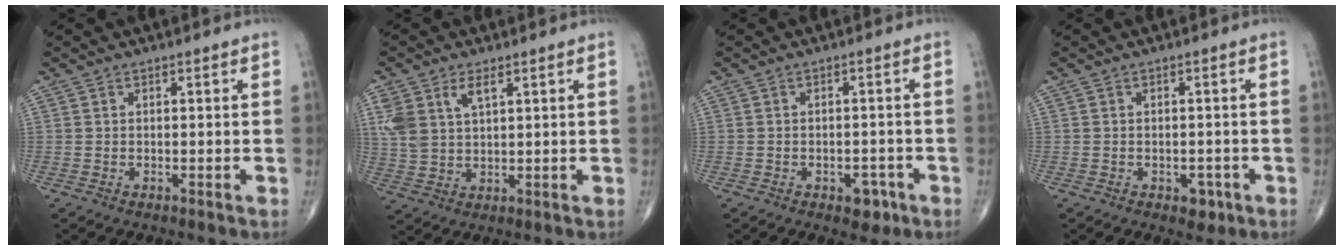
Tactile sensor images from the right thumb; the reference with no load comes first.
{"total": 7.4, "force": [3.3, 3.9, 5.4], "torque": [-0.117, -0.001, 0.073]}
{"total": 3.9, "force": [-2.0, 2.3, 2.4], "torque": [-0.014, 0.011, -0.023]}
{"total": 2.8, "force": [-1.3, 1.8, 1.7], "torque": [-0.007, 0.004, -0.013]}